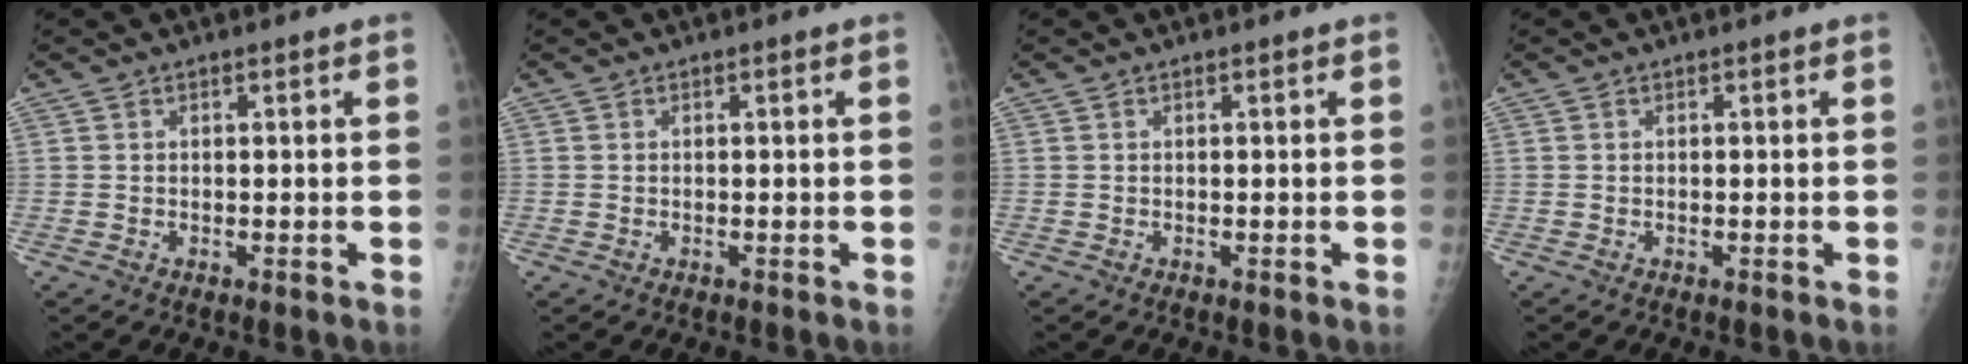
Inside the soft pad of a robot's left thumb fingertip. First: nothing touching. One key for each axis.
{"total": 0.0}
{"total": 0.0}
{"total": 0.0}